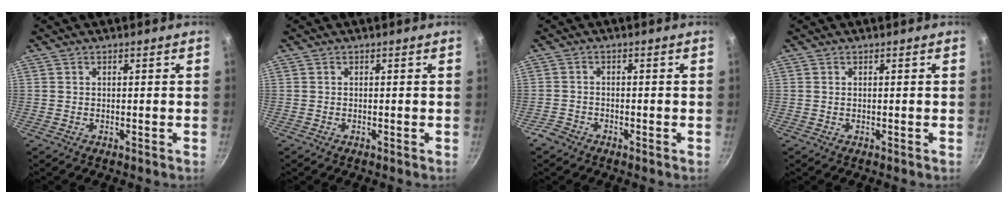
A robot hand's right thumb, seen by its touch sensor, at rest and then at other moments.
{"total": 0.0}
{"total": 2.4, "force": [-1.9, 1.3, 0.5], "torque": [-0.011, 0.019, -0.035]}
{"total": 0.0}